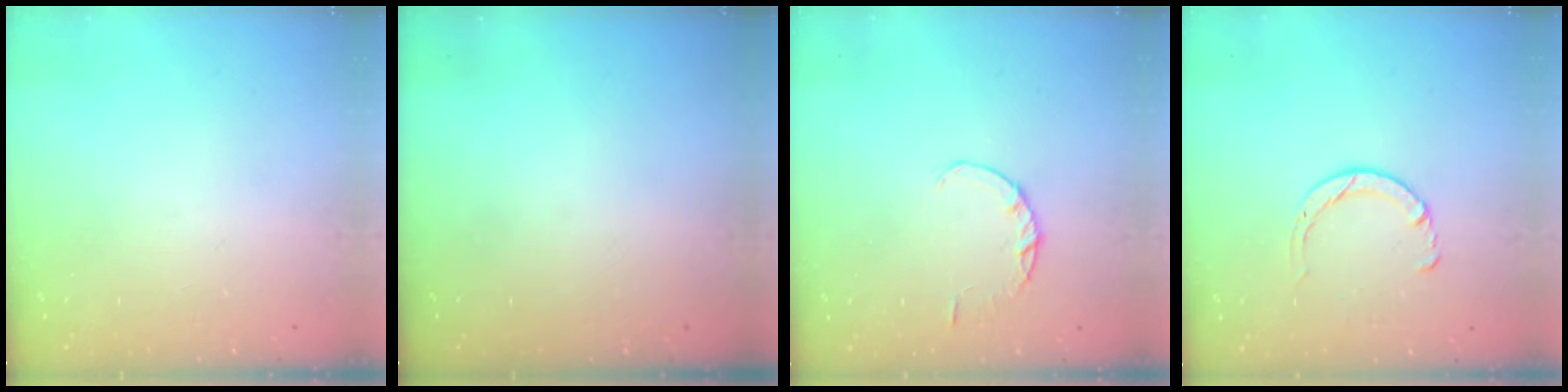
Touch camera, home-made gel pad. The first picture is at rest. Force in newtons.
{"total": 0.0}
{"total": 1.8, "press": 1.8, "slide": 0.3}
{"total": 2.9, "press": 2.8, "slide": 0.4}